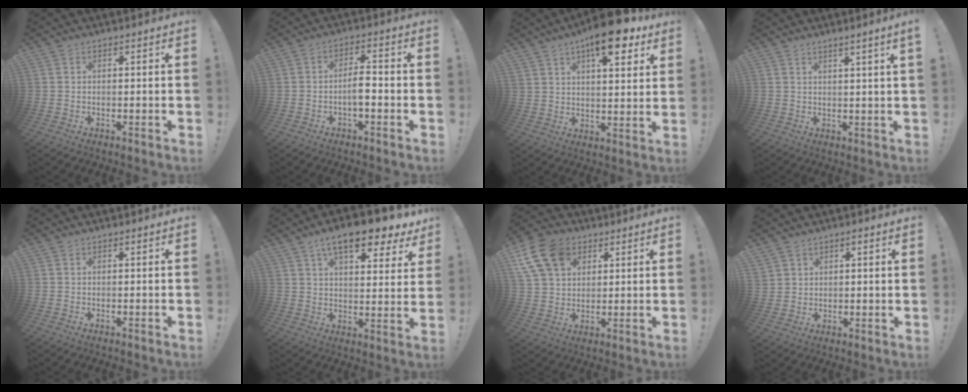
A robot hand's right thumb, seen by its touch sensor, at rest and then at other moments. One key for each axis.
{"total": 5.6, "fx": -1.8, "fy": 2.0, "fz": 4.9, "tx": -0.091, "ty": 0.008, "tz": -0.031}
{"total": 15.4, "fx": 9.1, "fy": 7.2, "fz": 10.1, "tx": -0.131, "ty": -0.056, "tz": 0.152}
{"total": 2.7, "fx": 1.7, "fy": -0.8, "fz": 1.9, "tx": -0.026, "ty": -0.011, "tz": 0.025}
{"total": 0.0}
{"total": 13.4, "fx": 8.6, "fy": 4.6, "fz": 9.1, "tx": -0.134, "ty": -0.054, "tz": 0.142}
{"total": 14.8, "fx": 6.4, "fy": 10.6, "fz": 7.9, "tx": -0.150, "ty": -0.027, "tz": 0.128}
{"total": 5.2, "fx": 2.9, "fy": 4.3, "fz": 0.4, "tx": 0.003, "ty": -0.024, "tz": 0.057}